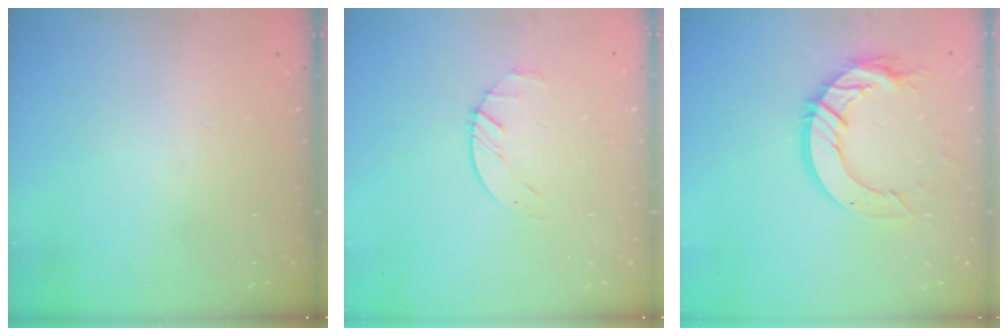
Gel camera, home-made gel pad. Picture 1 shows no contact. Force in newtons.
{"total": 2.2, "press": 2.2, "slide": 0.4}
{"total": 13.6, "press": 13.6, "slide": 1.2}